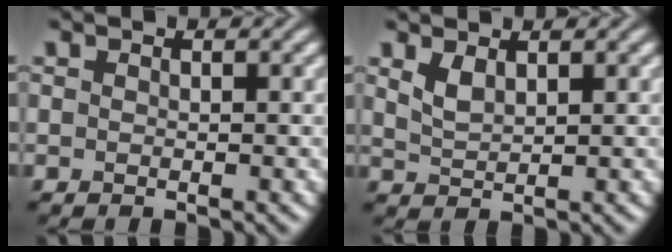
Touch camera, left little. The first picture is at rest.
{"total": 1.7, "force": [1.1, 0.7, 1.1], "torque": [-0.029, -0.001, 0.028]}